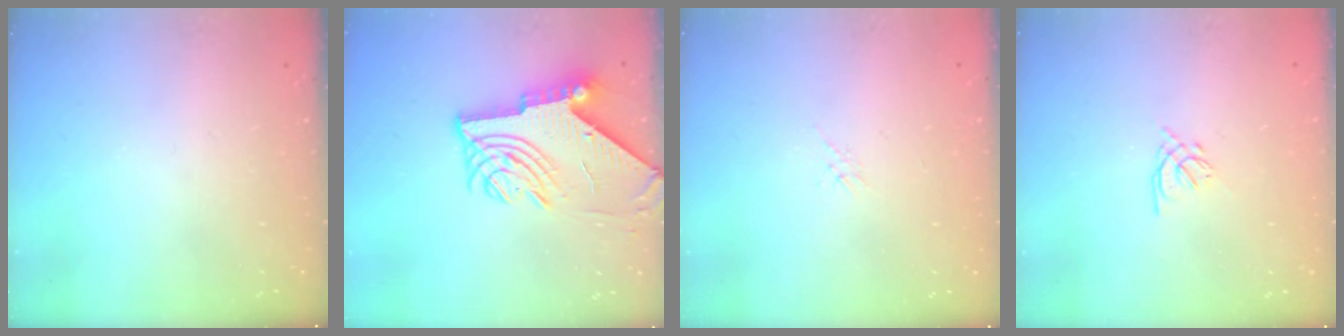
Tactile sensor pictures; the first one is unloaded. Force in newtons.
{"total": 10.9, "press": 10.8, "slide": 1.2}
{"total": 1.7, "press": 1.6, "slide": 0.4}
{"total": 1.6, "press": 1.5, "slide": 0.5}